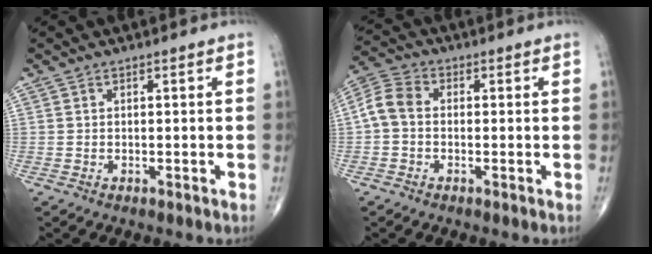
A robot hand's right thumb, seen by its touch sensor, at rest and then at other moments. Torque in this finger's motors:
{"motor_torque": [-0.04, 0.06, 0.19, -0.15, 0.05]}